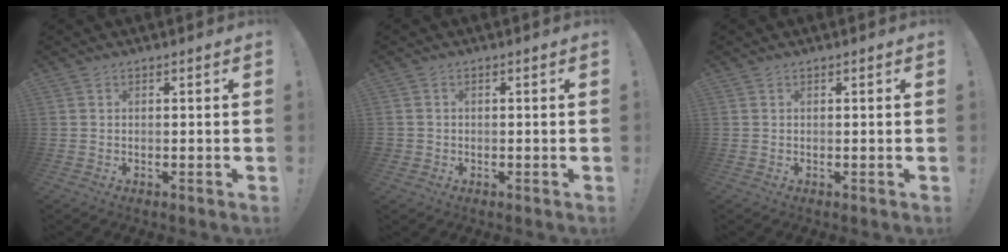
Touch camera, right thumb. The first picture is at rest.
{"total": 1.5, "force": [-0.4, 1.4, 0.4], "torque": [-0.007, 0.003, -0.006]}
{"total": 0.0}